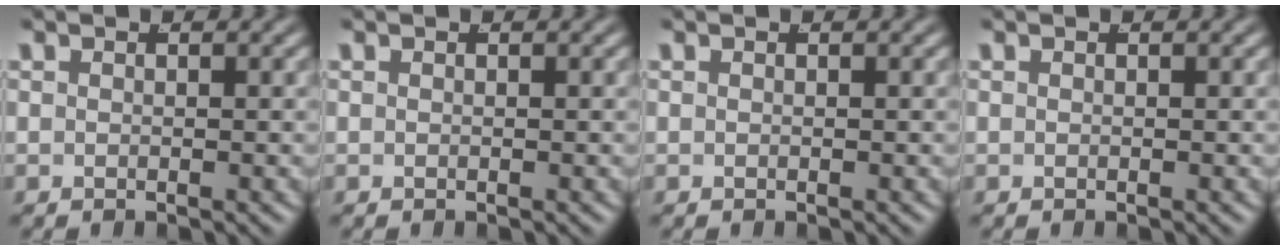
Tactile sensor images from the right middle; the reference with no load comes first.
{"total": 0.0}
{"total": 0.0}
{"total": 0.0}